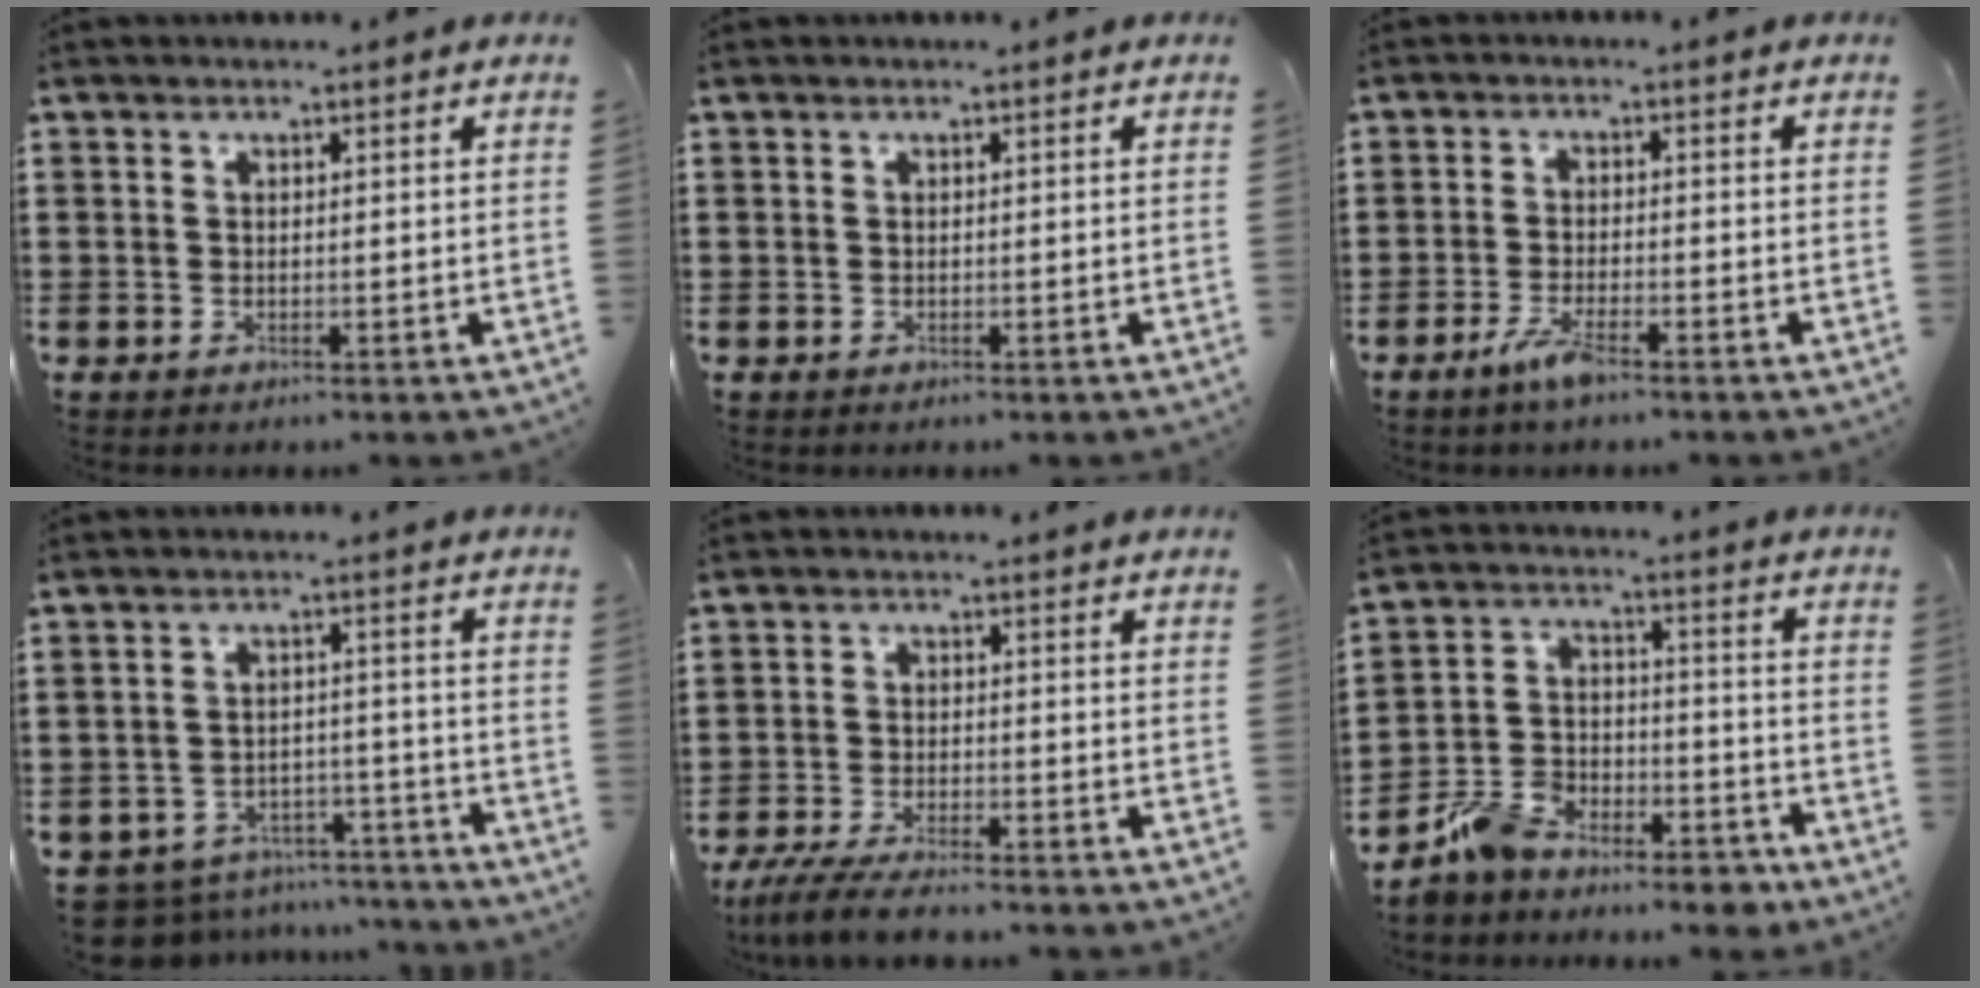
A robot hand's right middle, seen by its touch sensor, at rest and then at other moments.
{"total": 0.0}
{"total": 3.6, "force": [-2.3, 0.4, 2.7], "torque": [-0.063, -0.008, -0.046]}
{"total": 6.3, "force": [-6.1, 1.1, 0.7], "torque": [-0.022, 0.014, -0.126]}
{"total": 4.8, "force": [-4.3, 0.4, 2.1], "torque": [-0.056, -0.014, -0.087]}
{"total": 8.1, "force": [-7.4, 2.6, 2.1], "torque": [-0.046, 0.026, -0.146]}